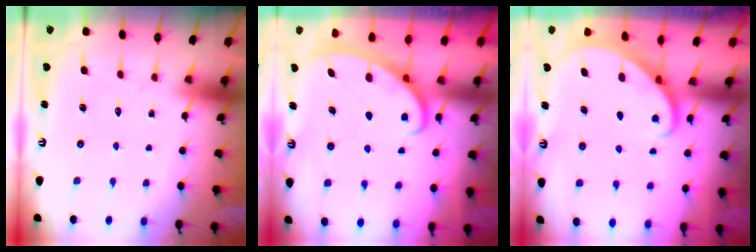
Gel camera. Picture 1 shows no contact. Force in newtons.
{"total": 2.8, "press": 2.8, "slide": 0.4}
{"total": 2.9, "press": 2.9, "slide": 0.2}